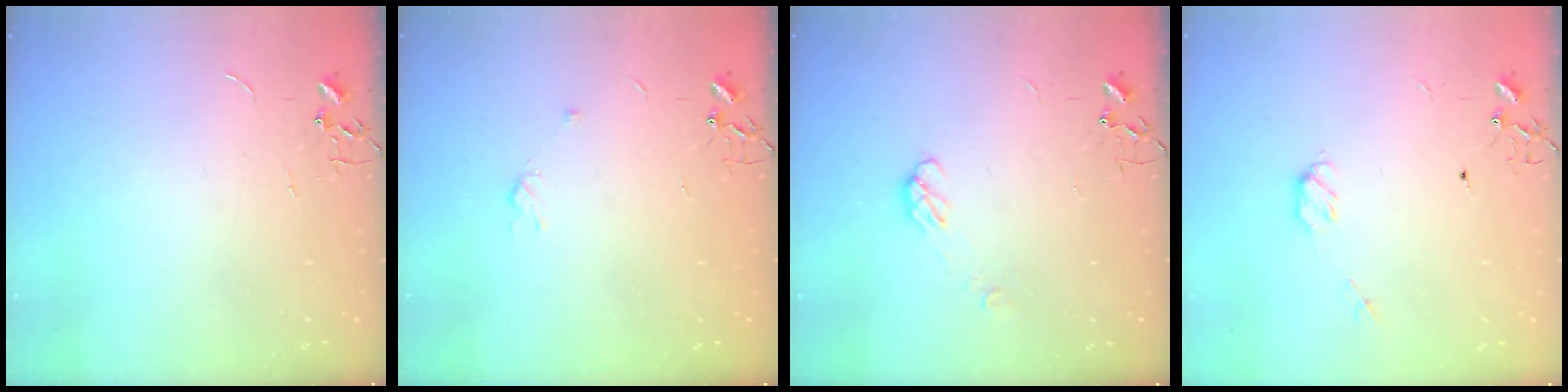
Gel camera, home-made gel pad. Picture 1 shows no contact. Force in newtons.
{"total": 3.6, "press": 3.5, "slide": 0.7}
{"total": 4.9, "press": 4.9, "slide": 0.8}
{"total": 3.9, "press": 3.8, "slide": 0.8}